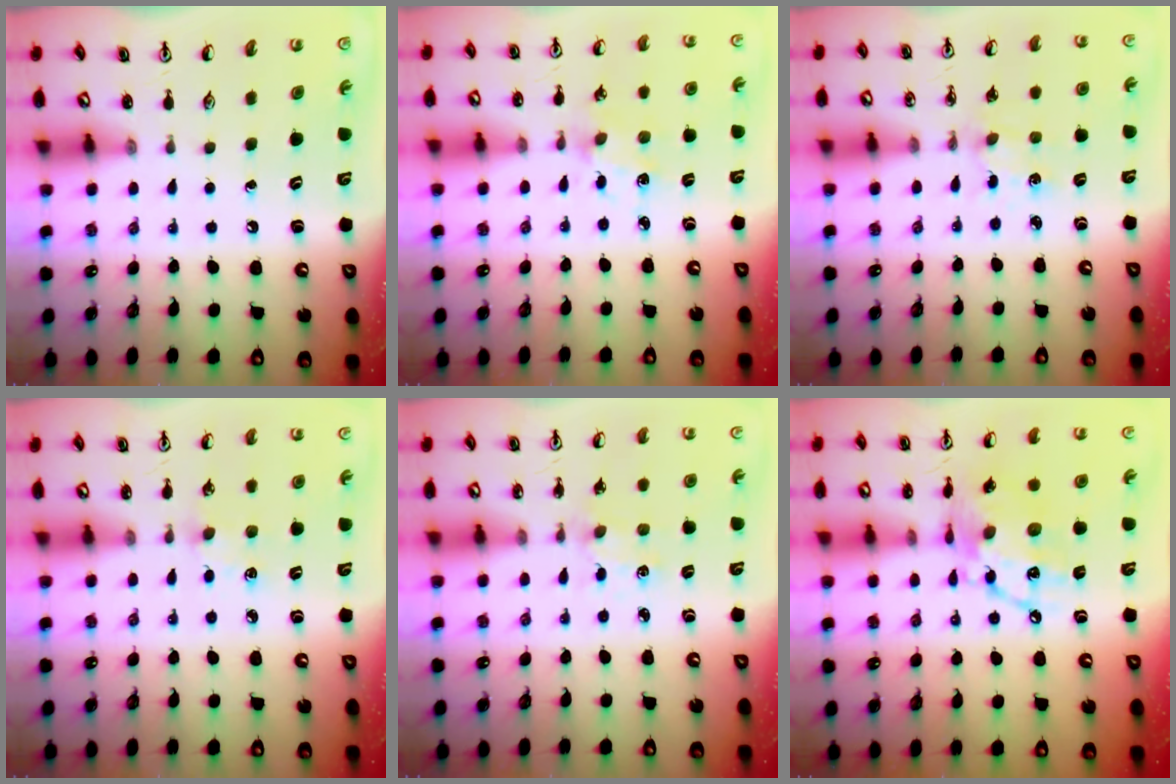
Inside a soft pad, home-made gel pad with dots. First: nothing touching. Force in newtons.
{"total": 2.3, "press": 2.3, "slide": 0.3}
{"total": 1.9, "press": 1.9, "slide": 0.3}
{"total": 4.8, "press": 4.8, "slide": 0.5}
{"total": 0.7, "press": 0.7, "slide": 0.2}
{"total": 14.3, "press": 14.3, "slide": 1.4}